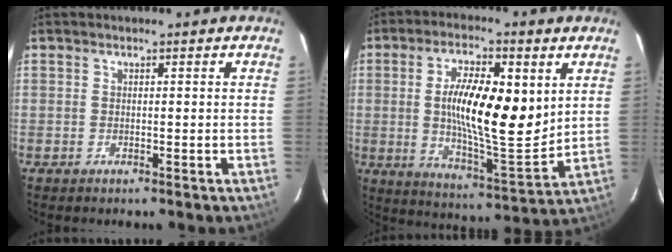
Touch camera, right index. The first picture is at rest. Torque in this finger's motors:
{"motor_torque": [0.63, 0.11, 0.98, 0.21]}